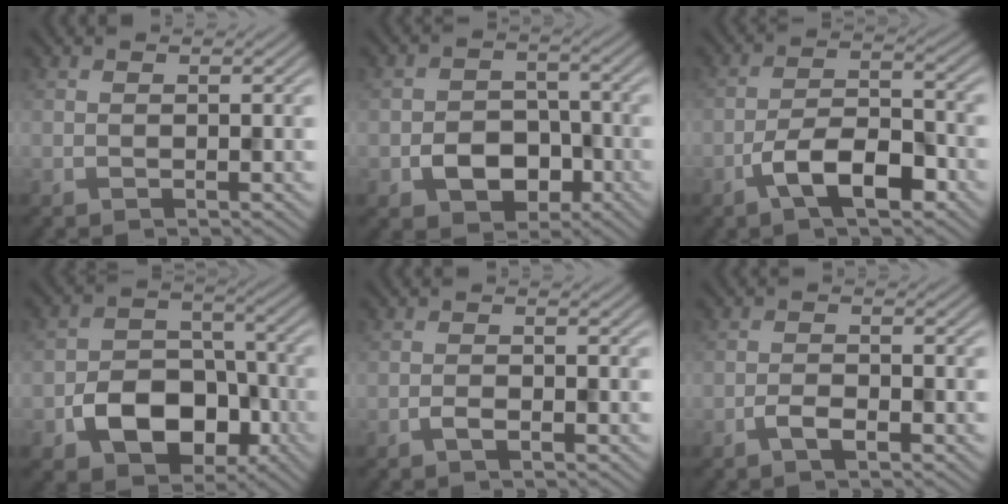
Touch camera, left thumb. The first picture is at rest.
{"total": 5.7, "force": [-2.3, 4.2, 3.0], "torque": [-0.050, -0.005, -0.044]}
{"total": 7.5, "force": [-4.0, 3.0, 5.6], "torque": [-0.099, 0.010, -0.082]}
{"total": 9.7, "force": [-3.9, 6.8, 5.6], "torque": [-0.097, -0.016, -0.070]}
{"total": 1.3, "force": [-0.8, 0.4, 0.9], "torque": [-0.019, 0.001, -0.017]}
{"total": 2.2, "force": [-1.4, 0.8, 1.5], "torque": [-0.029, 0.002, -0.029]}